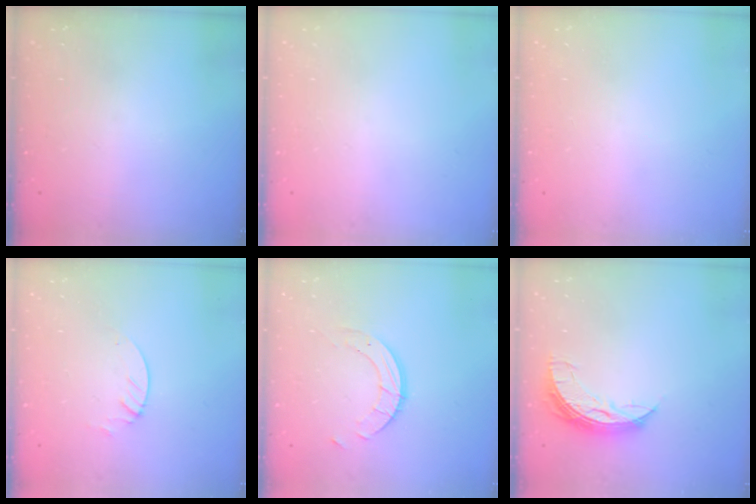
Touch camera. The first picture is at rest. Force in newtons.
{"total": 0.0}
{"total": 0.0}
{"total": 2.1, "press": 2.1, "slide": 0.2}
{"total": 5.1, "press": 5.1, "slide": 0.3}
{"total": 7.7, "press": 7.6, "slide": 0.6}